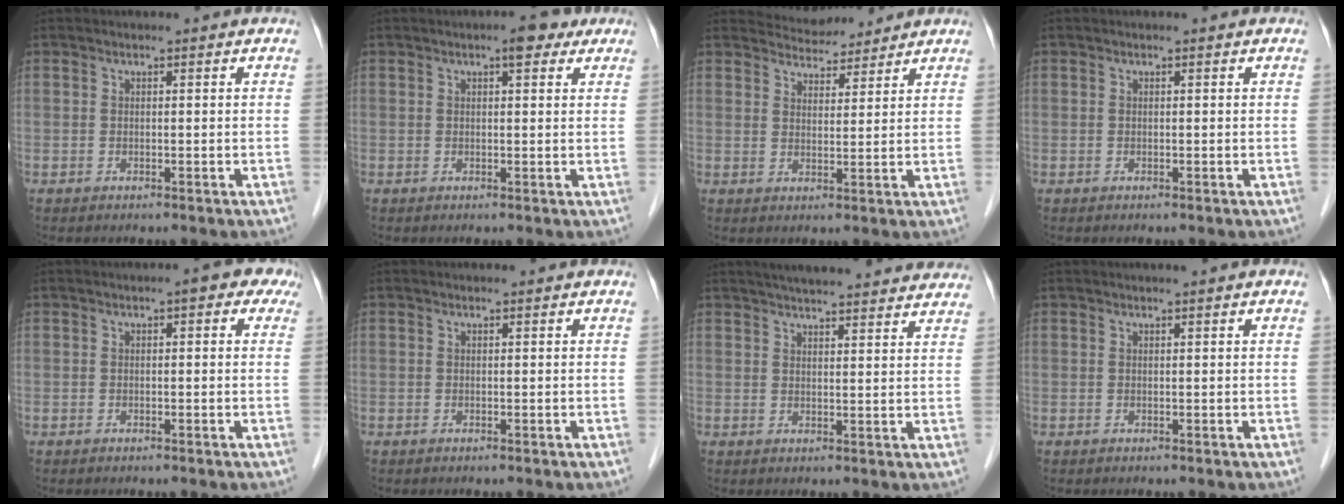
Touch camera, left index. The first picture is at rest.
{"total": 3.3, "force": [2.0, 1.1, 2.4], "torque": [-0.032, 0.010, 0.023]}
{"total": 5.4, "force": [5.2, 1.3, 0.1], "torque": [-0.005, 0.015, 0.080]}
{"total": 0.0}
{"total": 3.5, "force": [1.5, 1.5, 2.8], "torque": [-0.022, 0.023, 0.009]}
{"total": 0.0}
{"total": 19.4, "force": [17.9, 2.1, 7.2], "torque": [-0.100, 0.015, 0.222]}
{"total": 0.9, "force": [0.7, -0.2, 0.6], "torque": [-0.010, 0.006, 0.014]}